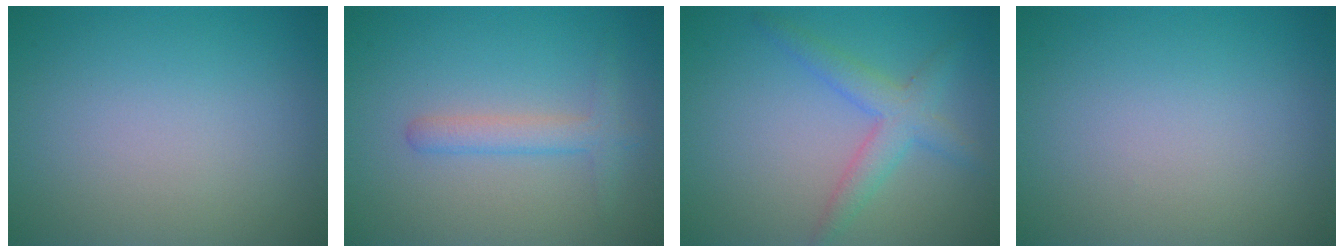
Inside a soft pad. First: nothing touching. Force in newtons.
{"total": 2.2, "press": 2.2, "slide": 0.1}
{"total": 3.2, "press": 3.2, "slide": 0.1}
{"total": 0.0}